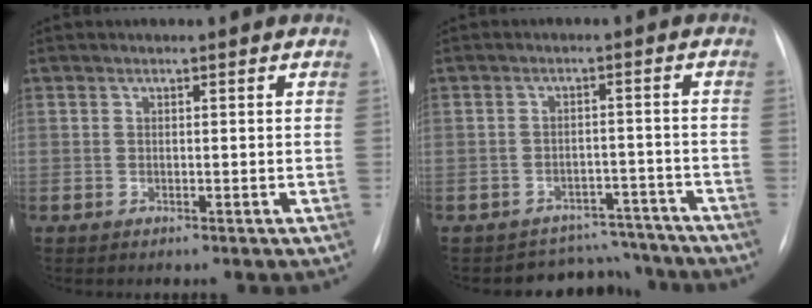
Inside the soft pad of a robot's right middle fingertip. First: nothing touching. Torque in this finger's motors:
{"motor_torque": [0.38, -0.47, 0.03, 0.00]}